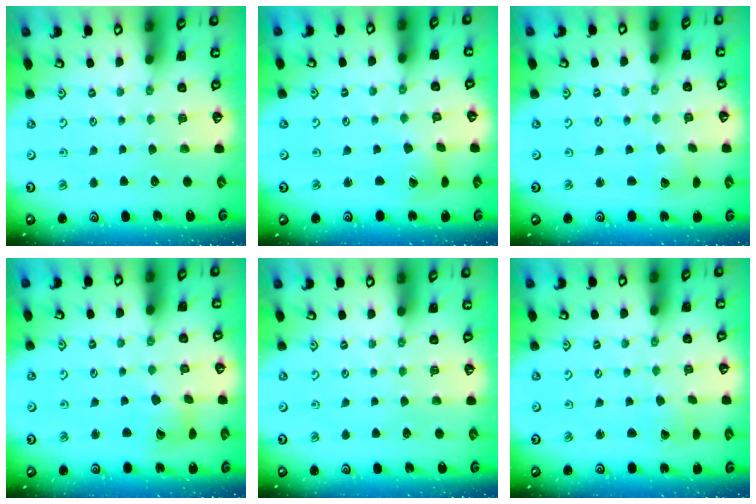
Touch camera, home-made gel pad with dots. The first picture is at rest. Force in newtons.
{"total": 2.2, "press": 2.2, "slide": 0.4}
{"total": 2.1, "press": 2.1, "slide": 0.1}
{"total": 8.1, "press": 8.1, "slide": 1.0}
{"total": 0.0}
{"total": 1.4, "press": 1.4, "slide": 0.1}